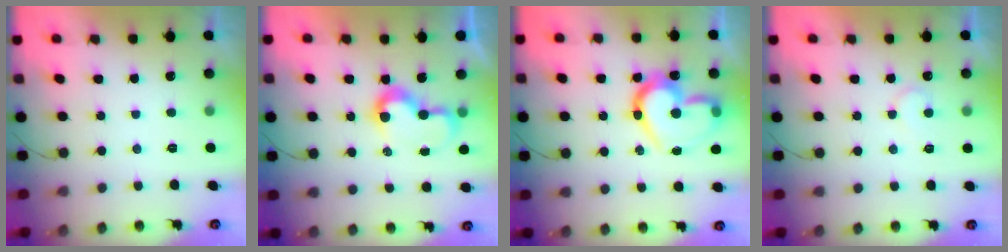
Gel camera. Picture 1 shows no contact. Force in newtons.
{"total": 8.1, "press": 8.1, "slide": 0.1}
{"total": 19.7, "press": 19.7, "slide": 1.8}
{"total": 7.1, "press": 7.1, "slide": 0.6}